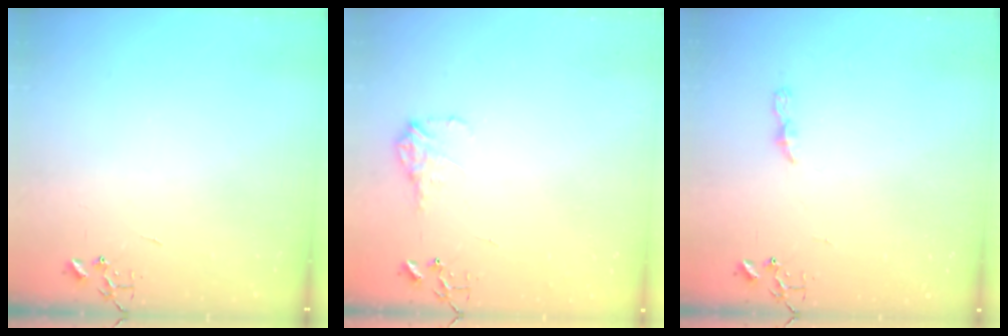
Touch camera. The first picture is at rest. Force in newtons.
{"total": 9.3, "press": 9.3, "slide": 0.3}
{"total": 3.7, "press": 3.7, "slide": 0.4}